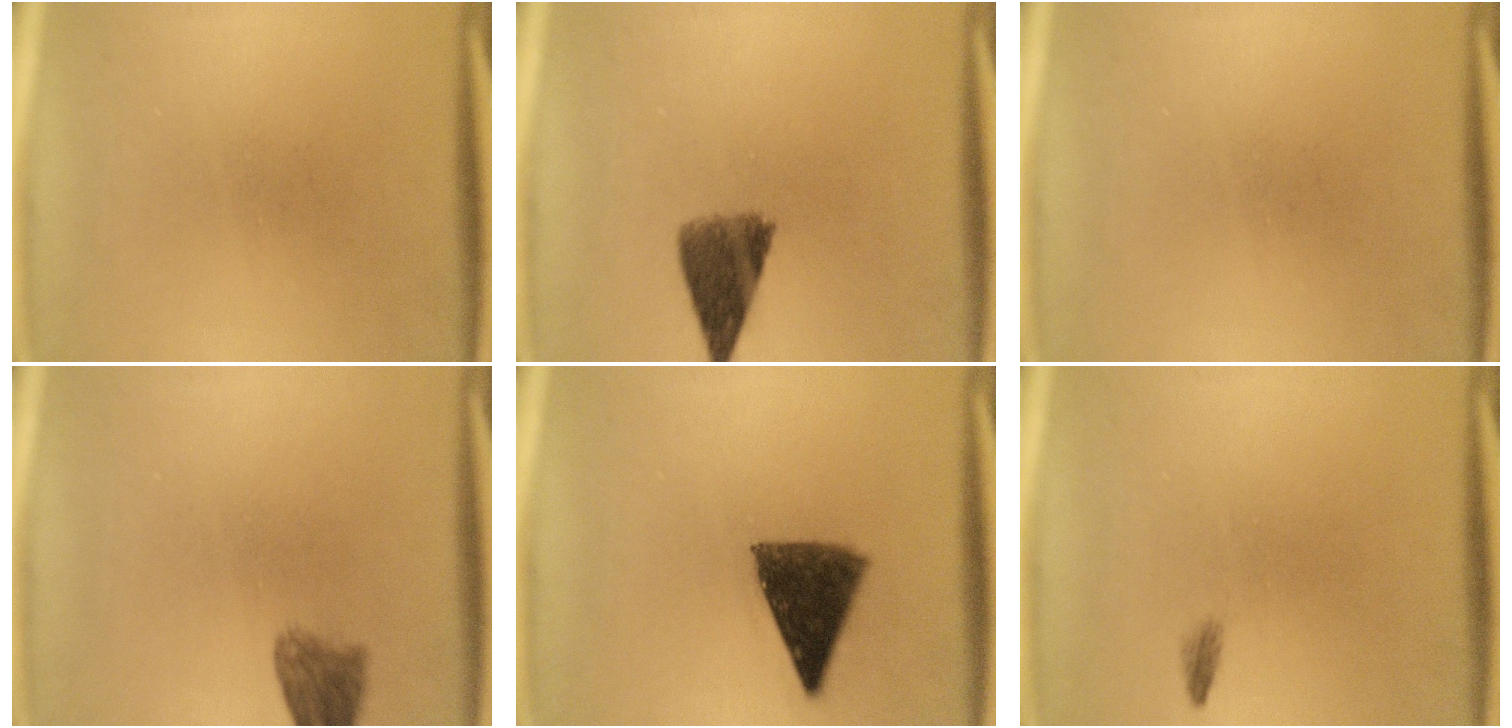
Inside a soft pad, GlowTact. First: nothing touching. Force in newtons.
{"total": 7.1}
{"total": 0.0}
{"total": 4.1}
{"total": 10.4}
{"total": 0.7}